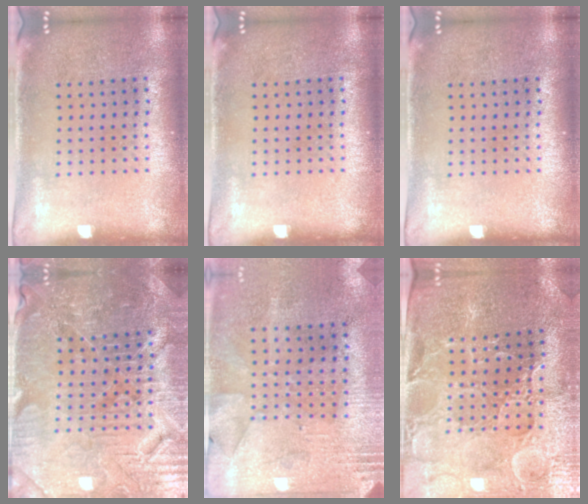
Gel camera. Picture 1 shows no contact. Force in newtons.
{"total": 0.0}
{"total": 0.0}
{"total": 4.6, "press": 4.4, "slide": 1.3}
{"total": 2.7, "press": 2.2, "slide": 1.5}
{"total": 3.3, "press": 3.2, "slide": 0.5}